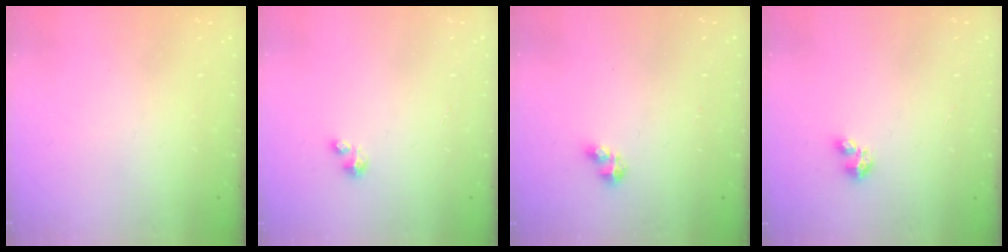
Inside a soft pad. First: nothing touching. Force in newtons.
{"total": 0.9, "press": 0.9, "slide": 0.3}
{"total": 2.9, "press": 2.9, "slide": 0.3}
{"total": 2.7, "press": 2.7, "slide": 0.3}